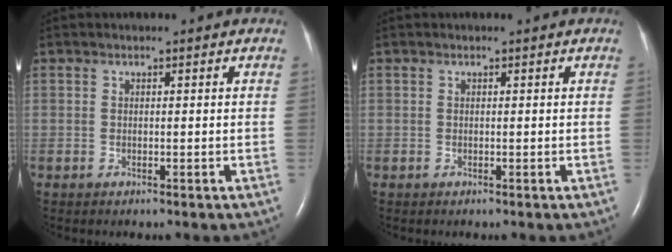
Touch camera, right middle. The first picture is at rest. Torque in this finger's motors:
{"motor_torque": [-0.07, 0.09, -0.05, 0.00]}